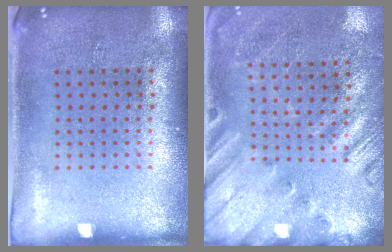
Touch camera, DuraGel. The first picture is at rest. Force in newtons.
{"total": 2.4, "press": 2.0, "slide": 1.4}